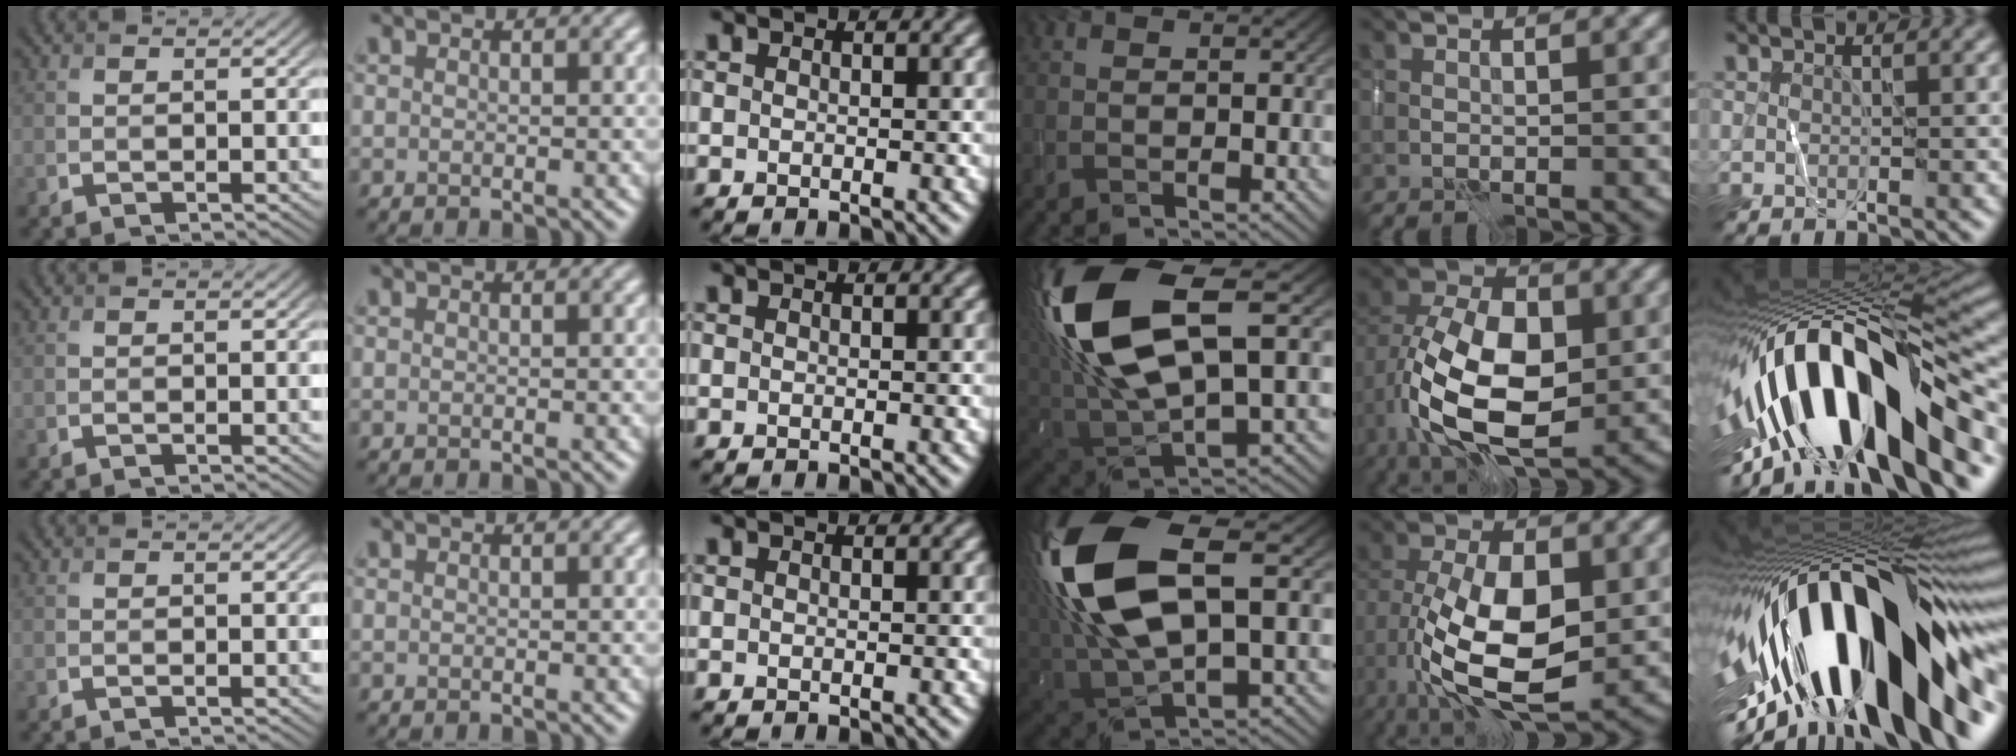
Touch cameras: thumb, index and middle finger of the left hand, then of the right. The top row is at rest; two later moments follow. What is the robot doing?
{"motion": "wipe", "object": "whiteboard"}